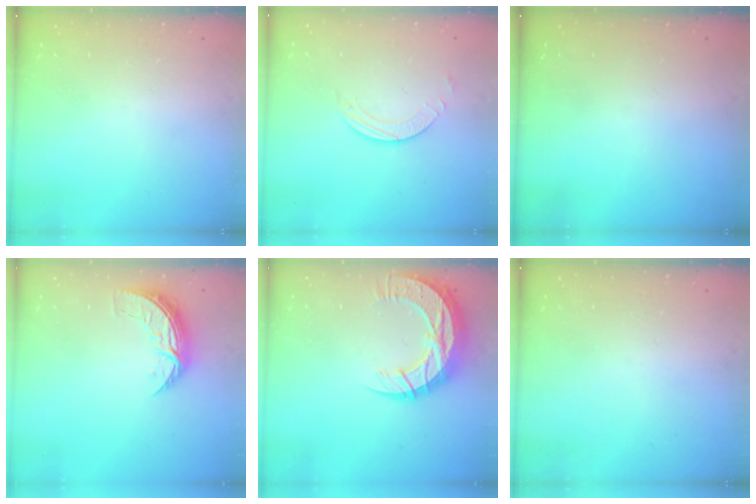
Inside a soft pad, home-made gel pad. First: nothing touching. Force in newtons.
{"total": 2.5, "press": 2.5, "slide": 0.2}
{"total": 0.0}
{"total": 7.1, "press": 7.0, "slide": 0.4}
{"total": 15.8, "press": 15.7, "slide": 1.1}
{"total": 0.0}